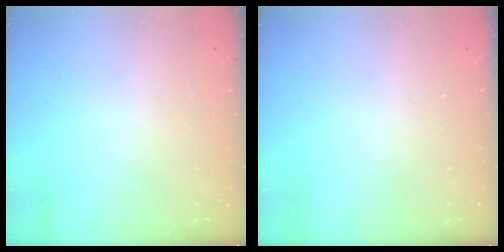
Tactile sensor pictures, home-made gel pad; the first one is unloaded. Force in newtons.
{"total": 0.0}